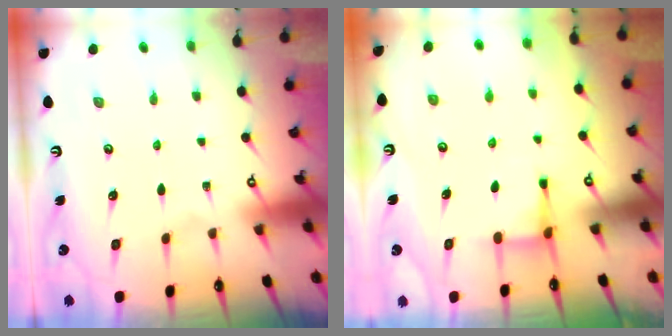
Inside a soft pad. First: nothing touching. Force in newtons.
{"total": 3.4, "press": 3.4, "slide": 0.5}